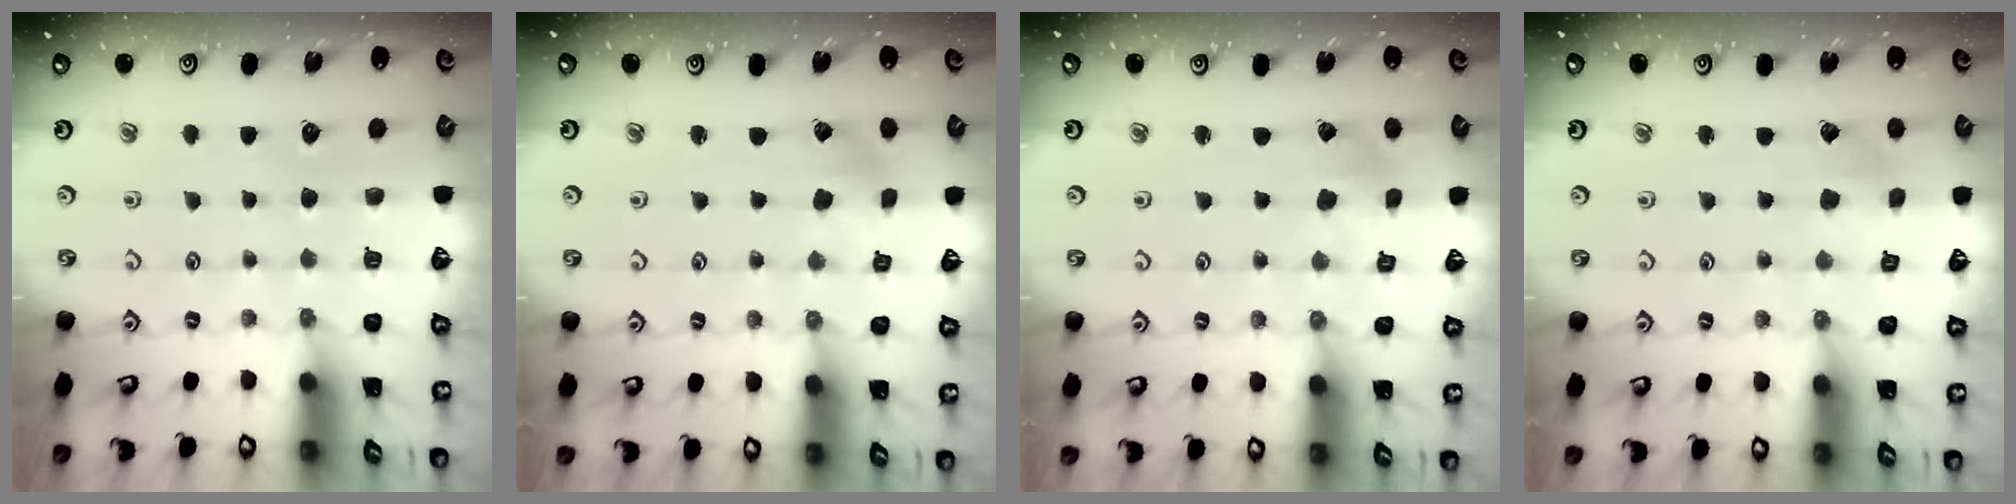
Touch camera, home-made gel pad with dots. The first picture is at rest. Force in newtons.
{"total": 0.9, "press": 0.8, "slide": 0.2}
{"total": 1.4, "press": 1.4, "slide": 0.2}
{"total": 2.4, "press": 2.4, "slide": 0.2}